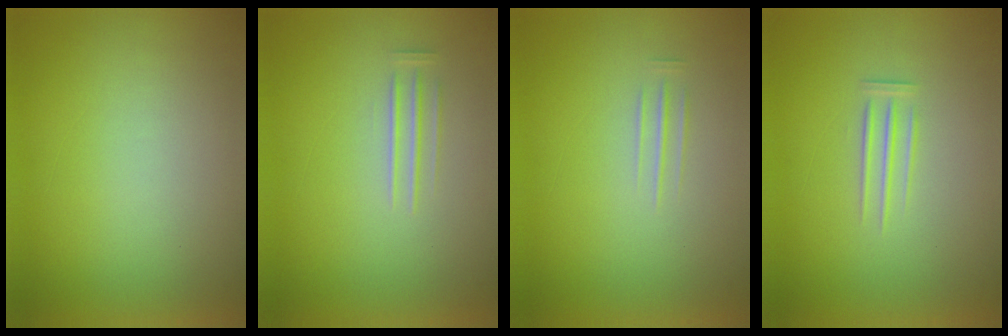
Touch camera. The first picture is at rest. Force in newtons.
{"total": 1.2}
{"total": 1.7}
{"total": 1.2}